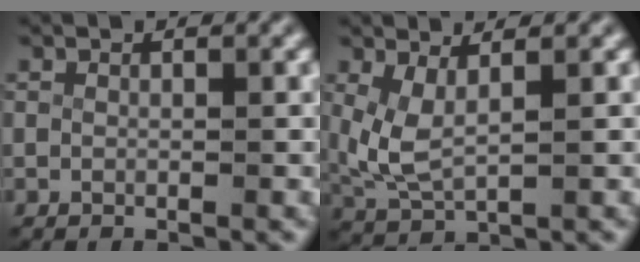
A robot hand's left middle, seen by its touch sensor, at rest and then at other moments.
{"total": 4.5, "force": [0.9, 3.2, 3.0], "torque": [-0.085, -0.015, 0.025]}